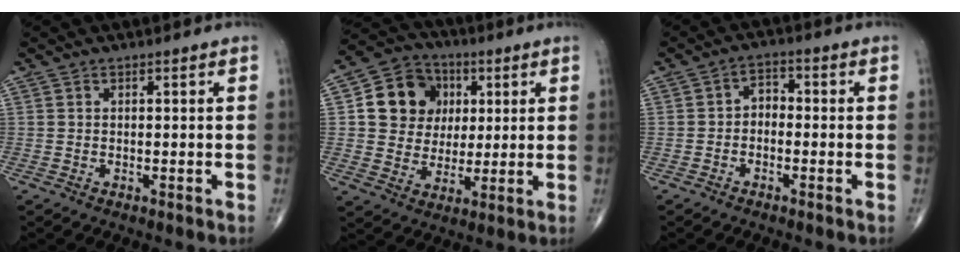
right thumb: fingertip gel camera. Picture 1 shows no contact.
{"total": 13.1, "force": [3.1, 11.5, 5.4], "torque": [-0.054, 0.002, 0.052]}
{"total": 3.2, "force": [-0.9, 2.3, 2.0], "torque": [-0.014, 0.022, -0.029]}